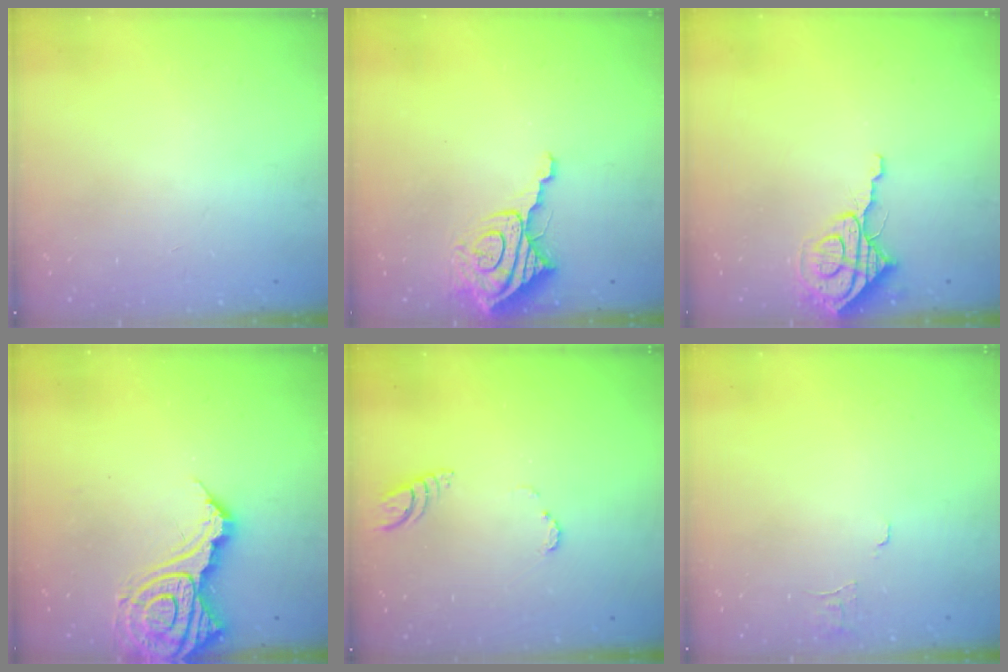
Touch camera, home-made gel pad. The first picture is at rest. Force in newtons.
{"total": 10.0, "press": 10.0, "slide": 1.1}
{"total": 7.7, "press": 7.7, "slide": 0.6}
{"total": 16.2, "press": 16.1, "slide": 2.0}
{"total": 3.3, "press": 3.3, "slide": 0.4}
{"total": 4.5, "press": 4.5, "slide": 0.3}